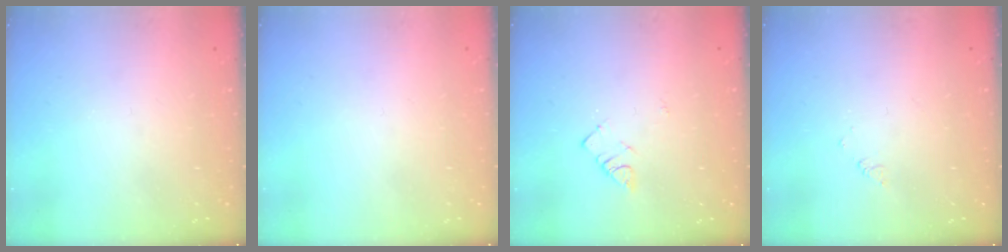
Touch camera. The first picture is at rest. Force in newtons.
{"total": 1.5, "press": 1.5, "slide": 0.1}
{"total": 2.9, "press": 2.9, "slide": 0.5}
{"total": 1.7, "press": 1.7, "slide": 0.3}